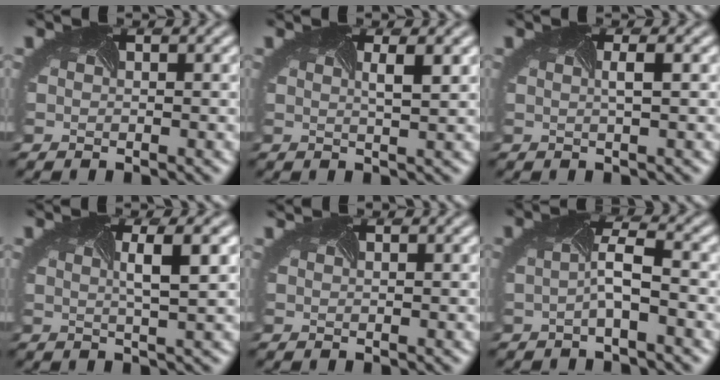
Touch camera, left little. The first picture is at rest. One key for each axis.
{"total": 1.9, "fx": 0.6, "fy": 0.4, "fz": 1.8, "tx": -0.011, "ty": 0.006, "tz": 0.003}
{"total": 1.3, "fx": 0.0, "fy": 0.2, "fz": 1.2, "tx": -0.015, "ty": -0.002, "tz": -0.004}
{"total": 3.2, "fx": 0.8, "fy": 0.6, "fz": 3.1, "tx": -0.035, "ty": 0.005, "tz": 0.007}
{"total": 1.4, "fx": 1.3, "fy": 0.2, "fz": 0.4, "tx": -0.008, "ty": 0.002, "tz": 0.005}
{"total": 2.1, "fx": -0.7, "fy": 0.1, "fz": 2.0, "tx": -0.042, "ty": 0.002, "tz": -0.017}